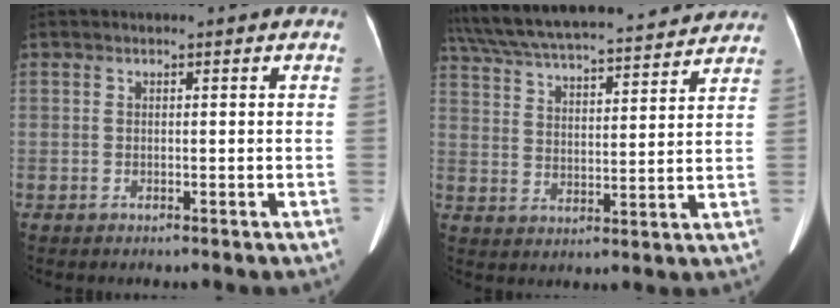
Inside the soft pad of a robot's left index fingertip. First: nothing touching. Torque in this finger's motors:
{"motor_torque": [0.60, -1.54, 0.50, 0.05]}